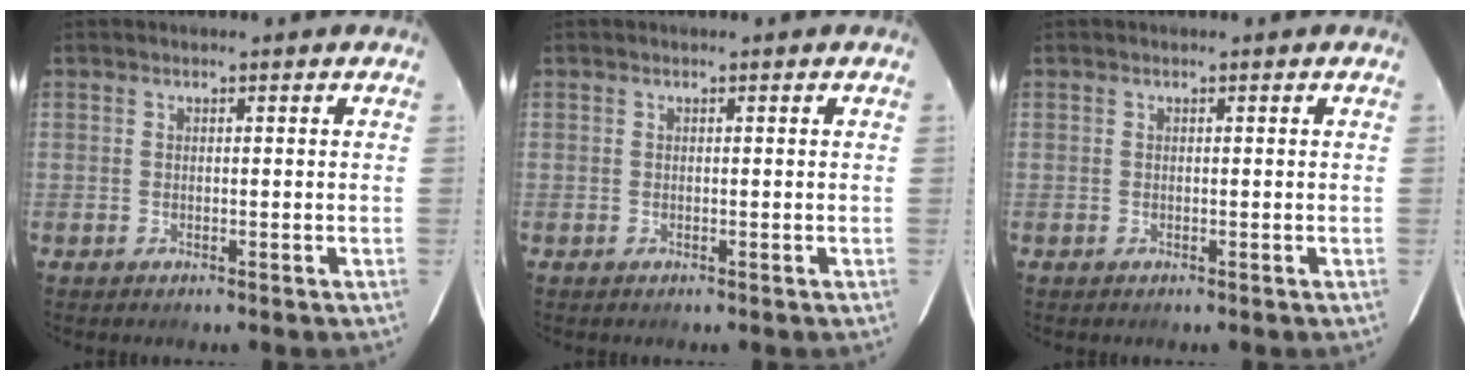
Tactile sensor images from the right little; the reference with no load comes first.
{"total": 0.0}
{"total": 0.0}